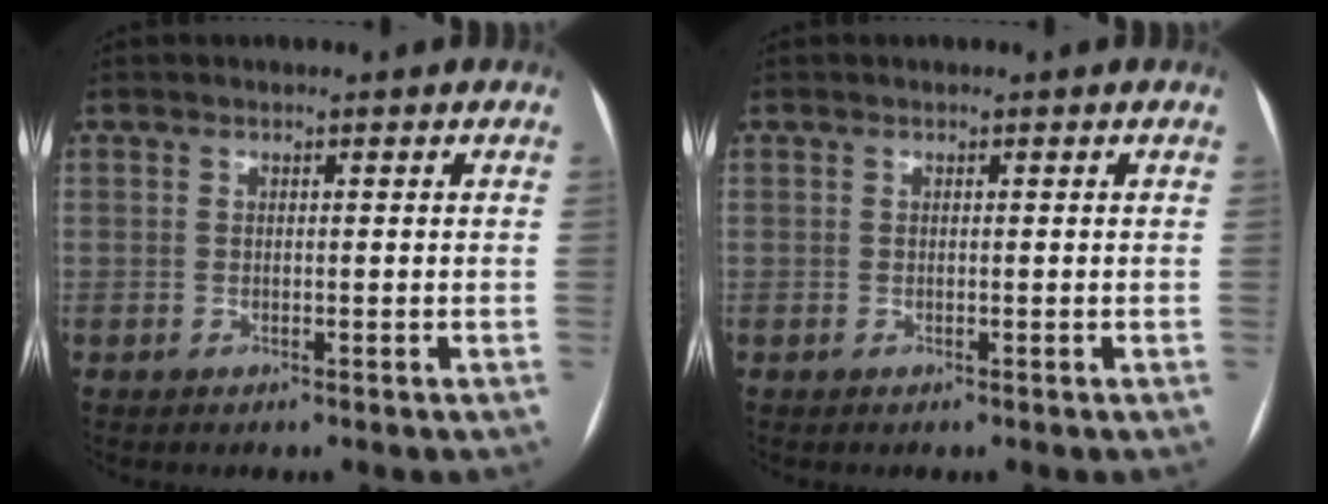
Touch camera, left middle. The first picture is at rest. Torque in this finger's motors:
{"motor_torque": [-0.01, 0.00, 0.00, 0.00]}